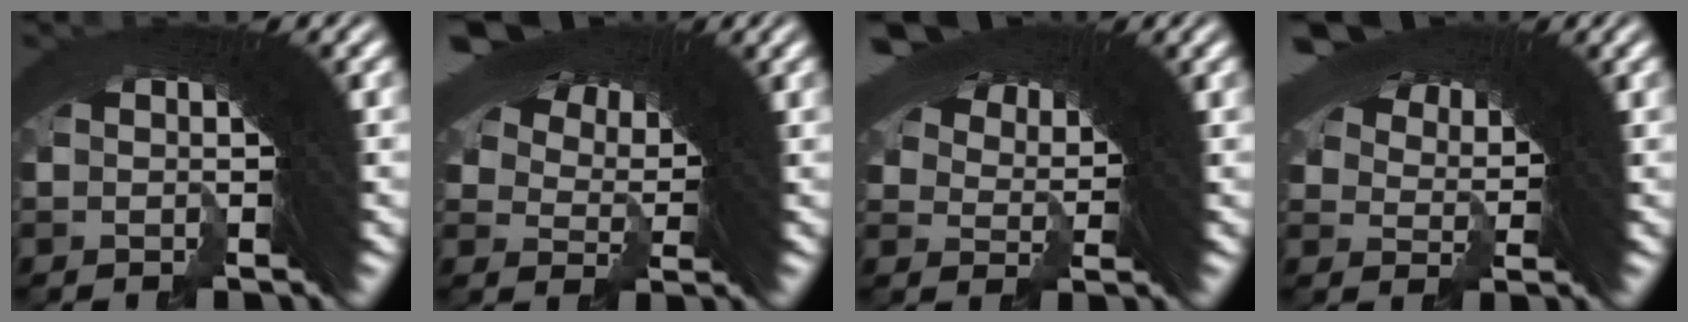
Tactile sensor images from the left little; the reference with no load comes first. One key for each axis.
{"total": 5.2, "fx": 3.5, "fy": 2.5, "fz": 2.9, "tx": -0.045, "ty": 0.000, "tz": 0.063}
{"total": 3.7, "fx": 3.3, "fy": 1.0, "fz": 1.4, "tx": -0.027, "ty": -0.009, "tz": 0.065}
{"total": 3.5, "fx": 3.1, "fy": 1.0, "fz": 1.3, "tx": -0.024, "ty": -0.011, "tz": 0.062}